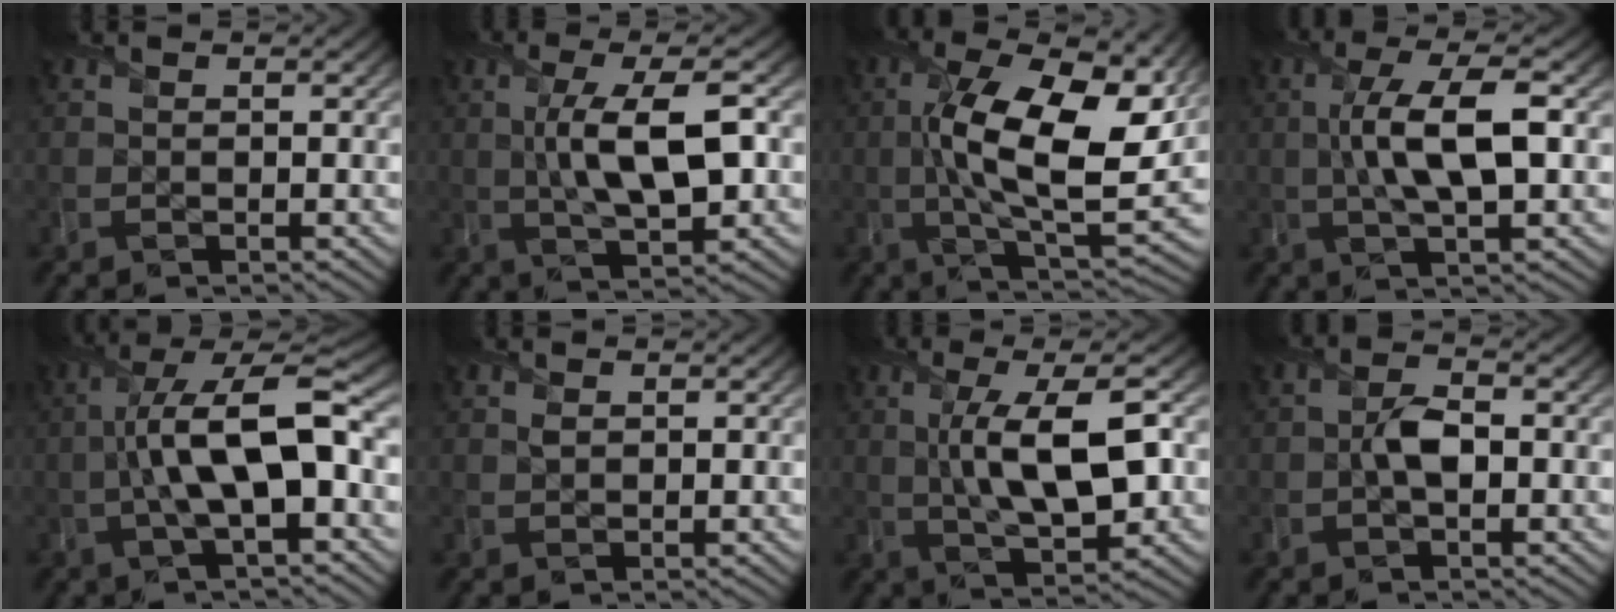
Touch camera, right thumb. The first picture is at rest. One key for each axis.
{"total": 10.2, "fx": 0.2, "fy": 3.7, "fz": 9.5, "tx": -0.170, "ty": 0.005, "tz": 0.001}
{"total": 14.9, "fx": 1.7, "fy": 6.4, "fz": 13.4, "tx": -0.242, "ty": -0.005, "tz": 0.027}
{"total": 8.9, "fx": 0.4, "fy": 2.9, "fz": 8.4, "tx": -0.162, "ty": 0.010, "tz": 0.001}
{"total": 13.0, "fx": -1.2, "fy": 4.8, "fz": 12.0, "tx": -0.230, "ty": 0.005, "tz": -0.026}
{"total": 0.7, "fx": 0.3, "fy": 0.4, "fz": 0.4, "tx": -0.010, "ty": -0.003, "tz": 0.007}
{"total": 11.5, "fx": 0.4, "fy": 4.4, "fz": 10.6, "tx": -0.190, "ty": 0.001, "tz": 0.007}
{"total": 3.4, "fx": -0.6, "fy": 1.7, "fz": 2.9, "tx": -0.054, "ty": 0.005, "tz": -0.015}